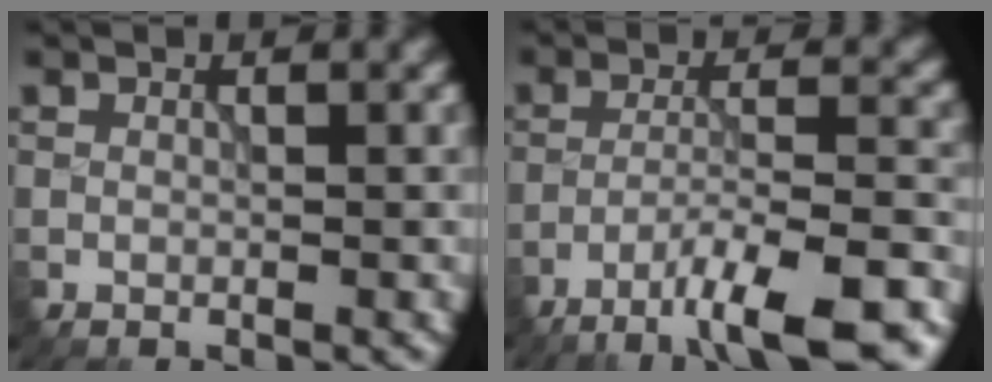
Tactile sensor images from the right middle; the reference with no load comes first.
{"total": 9.5, "force": [-6.2, 1.7, 7.0], "torque": [-0.109, 0.004, -0.100]}